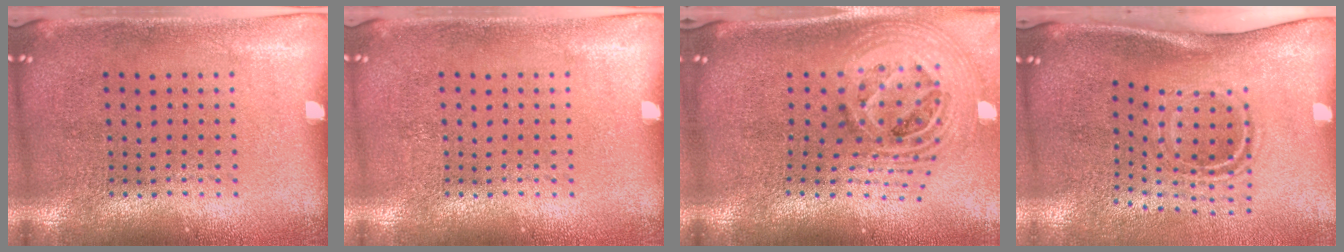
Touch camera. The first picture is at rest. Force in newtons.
{"total": 0.0}
{"total": 2.7, "press": 1.9, "slide": 1.9}
{"total": 1.8, "press": 1.1, "slide": 1.4}